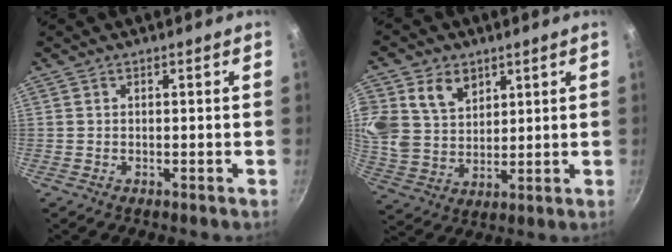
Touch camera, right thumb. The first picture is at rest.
{"total": 15.0, "force": [6.3, 11.4, 7.6], "torque": [-0.160, -0.009, 0.128]}